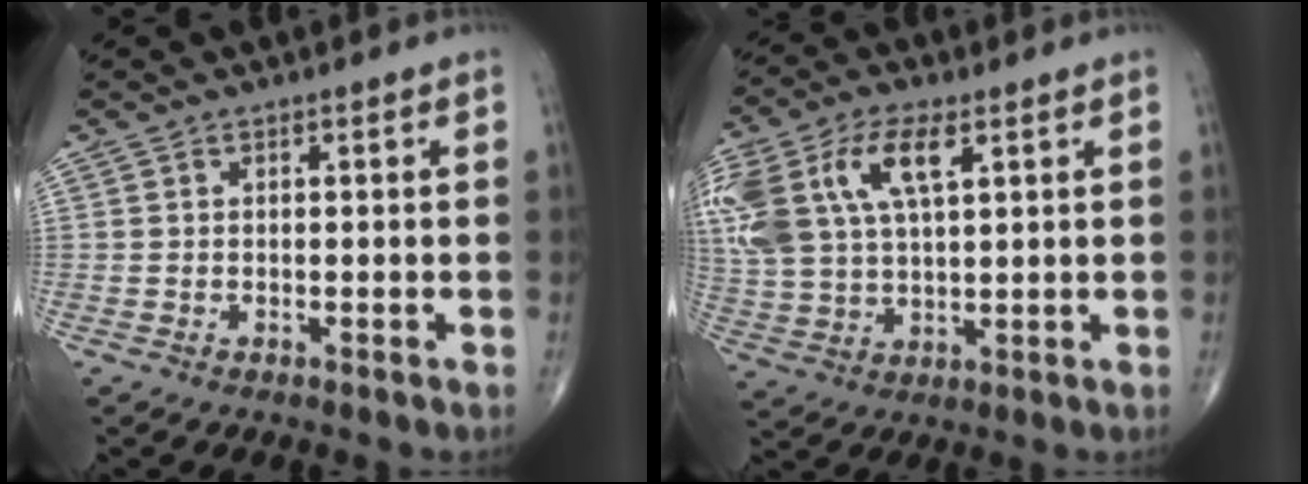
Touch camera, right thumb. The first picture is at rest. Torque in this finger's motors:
{"motor_torque": [0.42, 1.32, 1.43, 0.22, 0.15]}